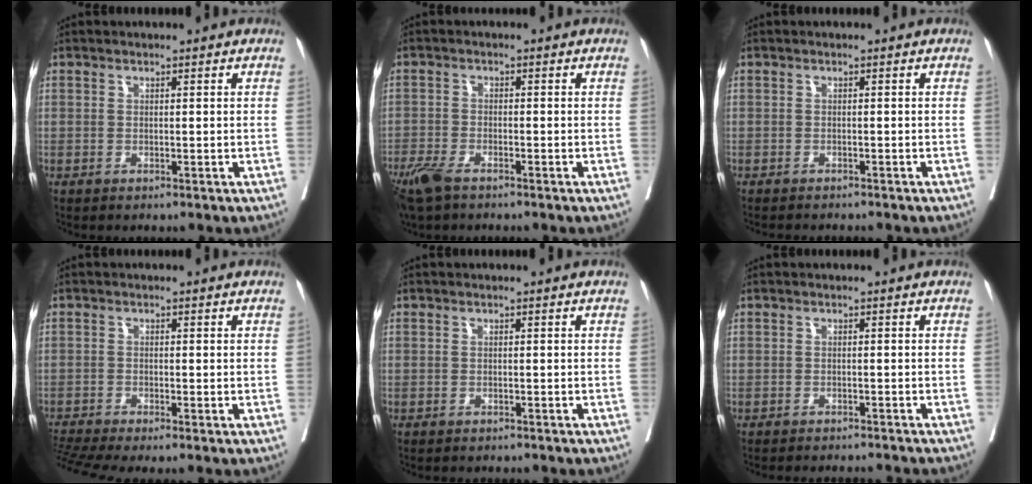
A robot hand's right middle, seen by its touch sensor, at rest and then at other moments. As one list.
[{"total": 5.4, "force": [-4.1, 1.7, 3.2], "torque": [-0.065, -0.011, -0.077]}, {"total": 4.3, "force": [-4.0, 0.7, 1.5], "torque": [-0.015, -0.004, -0.050]}, {"total": 5.2, "force": [-4.5, -1.0, 2.4], "torque": [-0.051, -0.009, -0.083]}, {"total": 4.1, "force": [-3.8, 0.9, 1.5], "torque": [-0.016, -0.003, -0.046]}, {"total": 9.0, "force": [-8.6, 0.6, 2.7], "torque": [-0.023, -0.008, -0.103]}]